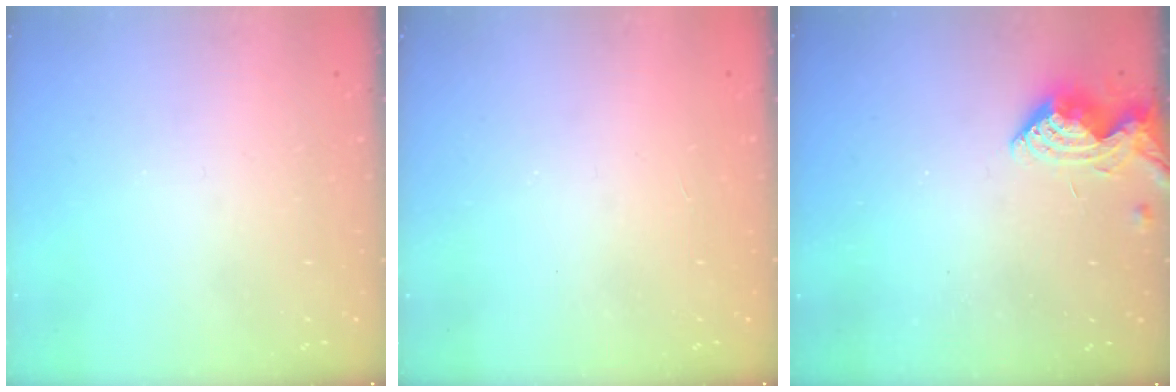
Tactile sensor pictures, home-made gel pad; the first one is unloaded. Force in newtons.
{"total": 1.2, "press": 1.1, "slide": 0.2}
{"total": 7.1, "press": 7.1, "slide": 0.7}